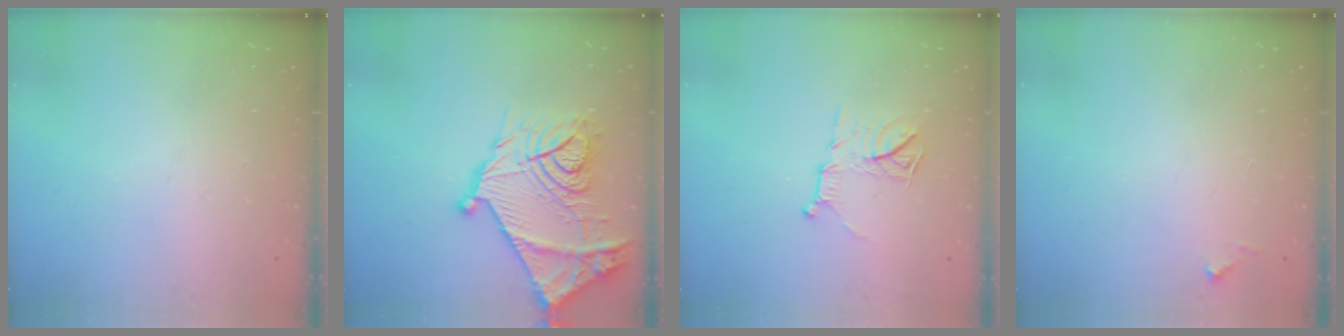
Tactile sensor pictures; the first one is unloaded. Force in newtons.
{"total": 22.8, "press": 22.7, "slide": 1.7}
{"total": 10.6, "press": 10.6, "slide": 0.8}
{"total": 4.2, "press": 4.2, "slide": 0.1}